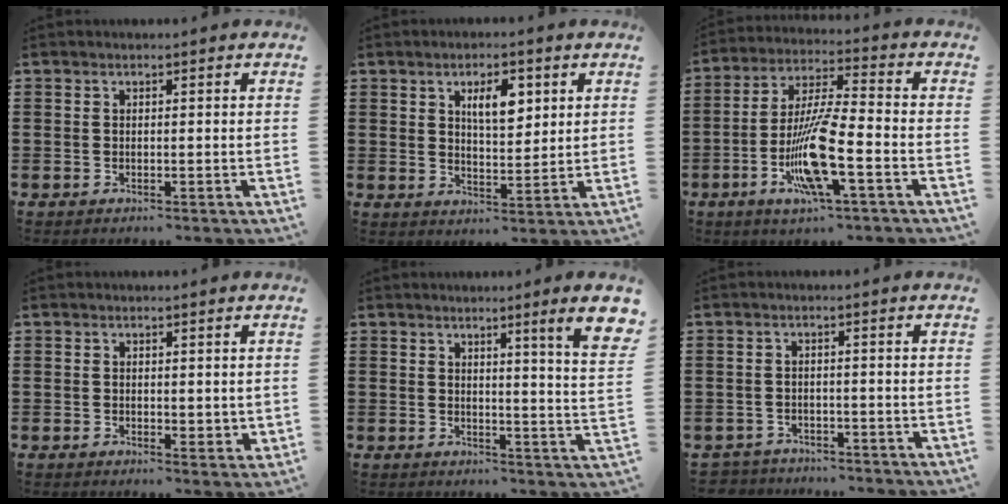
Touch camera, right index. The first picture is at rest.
{"total": 5.6, "force": [2.4, 2.4, 4.5], "torque": [-0.071, 0.000, 0.035]}
{"total": 11.5, "force": [-4.2, 1.7, 10.6], "torque": [-0.219, -0.010, -0.082]}
{"total": 1.2, "force": [0.8, 0.9, 0.4], "torque": [-0.001, 0.003, 0.014]}
{"total": 5.8, "force": [3.2, -0.6, 4.8], "torque": [-0.076, -0.022, 0.045]}
{"total": 2.0, "force": [-1.9, 0.5, -0.3], "torque": [-0.002, 0.004, -0.046]}